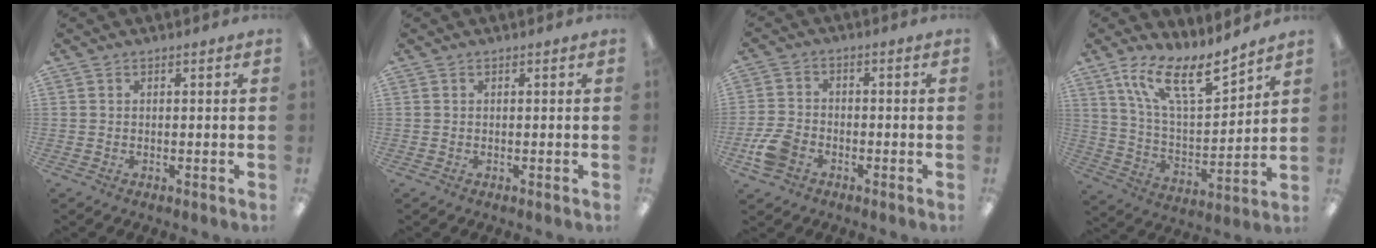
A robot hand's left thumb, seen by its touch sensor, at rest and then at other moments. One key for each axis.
{"total": 0.0}
{"total": 7.5, "fx": -3.6, "fy": 5.1, "fz": 4.2, "tx": -0.092, "ty": 0.016, "tz": -0.067}
{"total": 15.9, "fx": 11.6, "fy": 4.8, "fz": 9.8, "tx": -0.184, "ty": -0.063, "tz": 0.201}